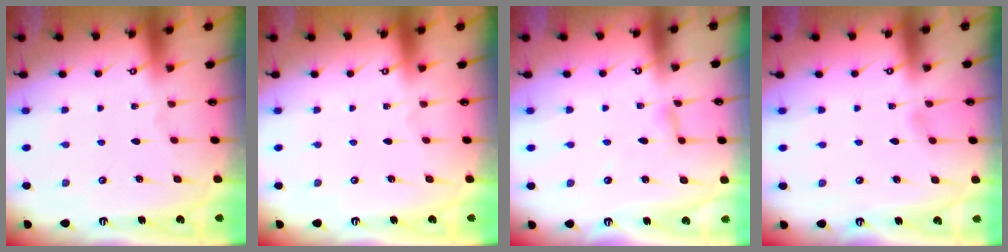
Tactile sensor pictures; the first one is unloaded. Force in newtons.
{"total": 0.0}
{"total": 2.6, "press": 2.6, "slide": 0.3}
{"total": 2.5, "press": 2.5, "slide": 0.4}